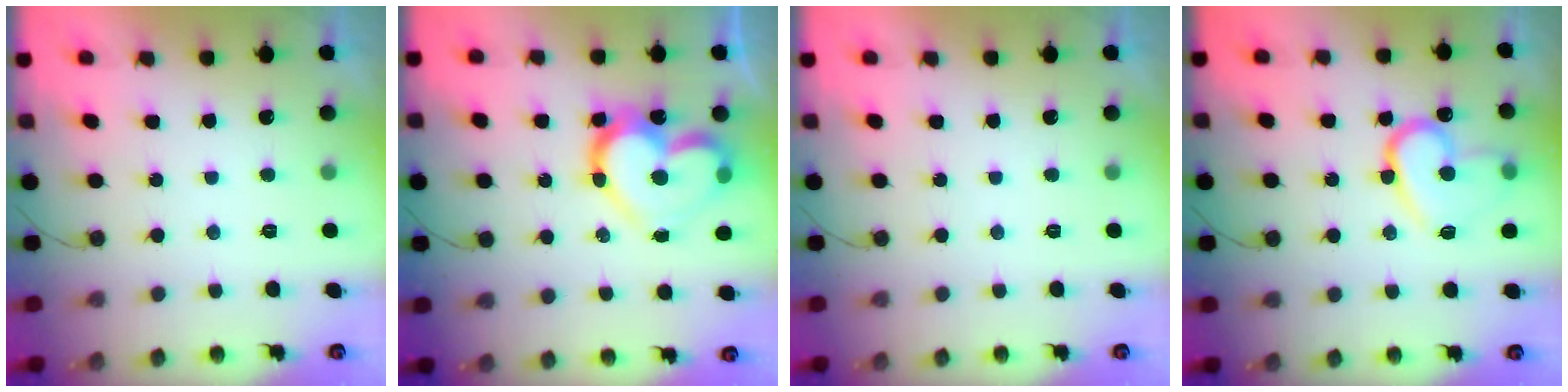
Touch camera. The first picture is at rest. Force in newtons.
{"total": 18.1, "press": 18.0, "slide": 2.1}
{"total": 0.0}
{"total": 14.9, "press": 14.9, "slide": 1.0}